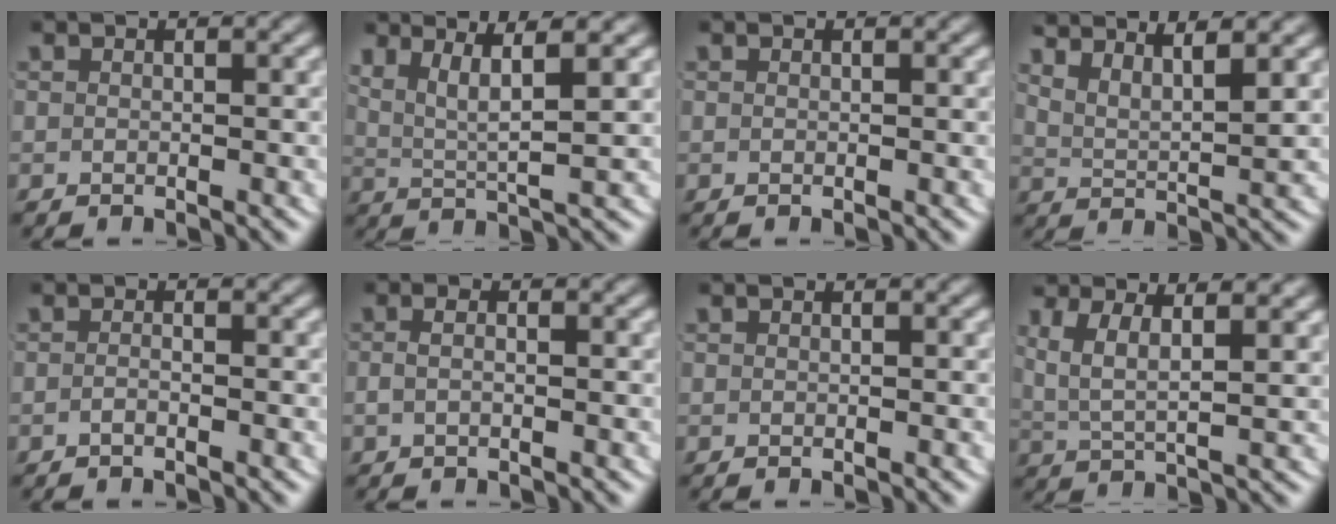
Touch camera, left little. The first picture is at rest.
{"total": 5.1, "force": [2.4, 1.7, 4.2], "torque": [-0.064, -0.003, 0.042]}
{"total": 0.0}
{"total": 5.6, "force": [3.7, 2.6, 3.3], "torque": [-0.058, 0.005, 0.049]}
{"total": 1.0, "force": [-0.9, -0.1, 0.4], "torque": [-0.006, 0.000, -0.019]}
{"total": 1.2, "force": [-0.4, 0.4, 1.1], "torque": [-0.023, 0.000, -0.008]}
{"total": 0.0}
{"total": 4.7, "force": [1.9, 2.1, 3.8], "torque": [-0.076, -0.005, 0.036]}